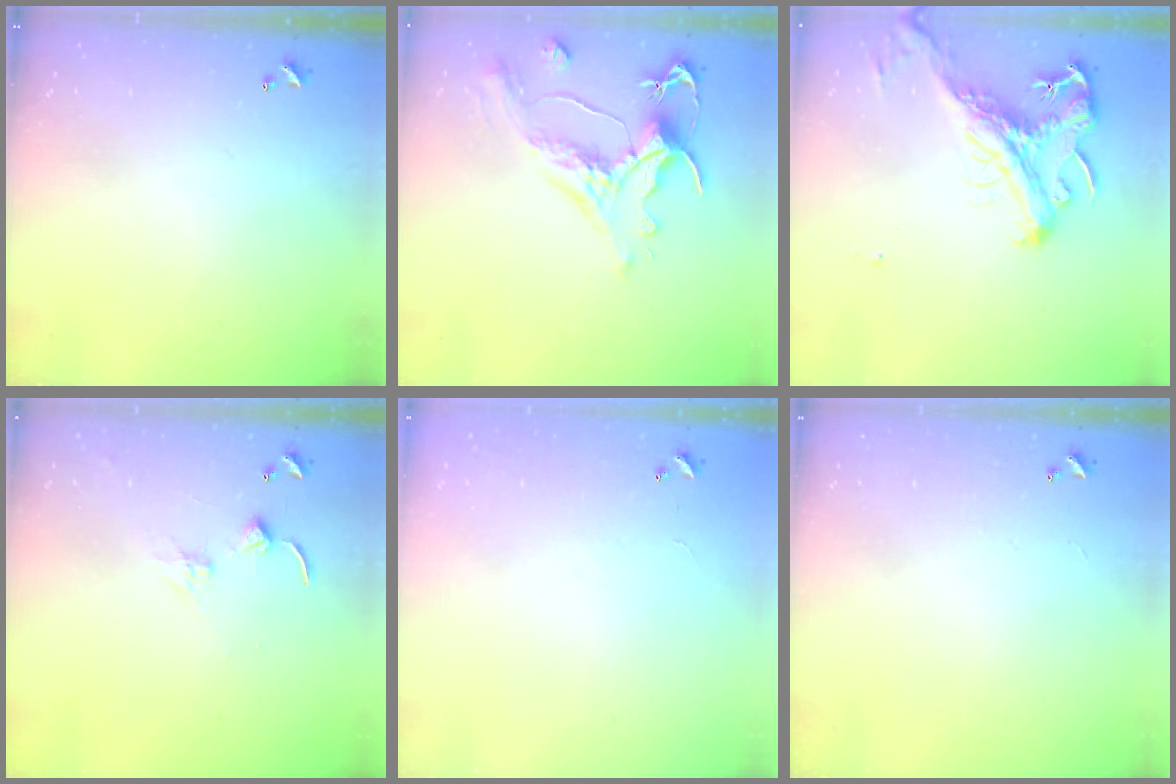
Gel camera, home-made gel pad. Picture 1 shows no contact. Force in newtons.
{"total": 1.6, "press": 0.4, "slide": 1.5}
{"total": 2.6, "press": 2.2, "slide": 1.4}
{"total": 1.4, "press": 1.3, "slide": 0.3}
{"total": 9.3, "press": 9.3, "slide": 0.6}
{"total": 1.0, "press": 0.9, "slide": 0.5}